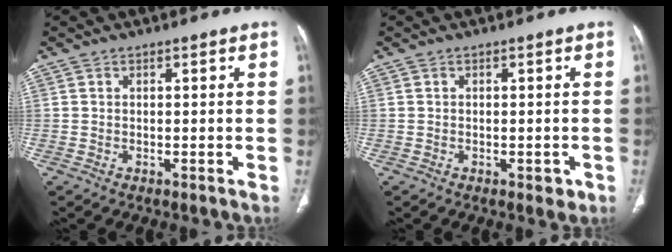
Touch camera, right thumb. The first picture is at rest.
{"total": 1.9, "force": [-0.8, 1.2, 1.3], "torque": [-0.007, 0.001, -0.006]}